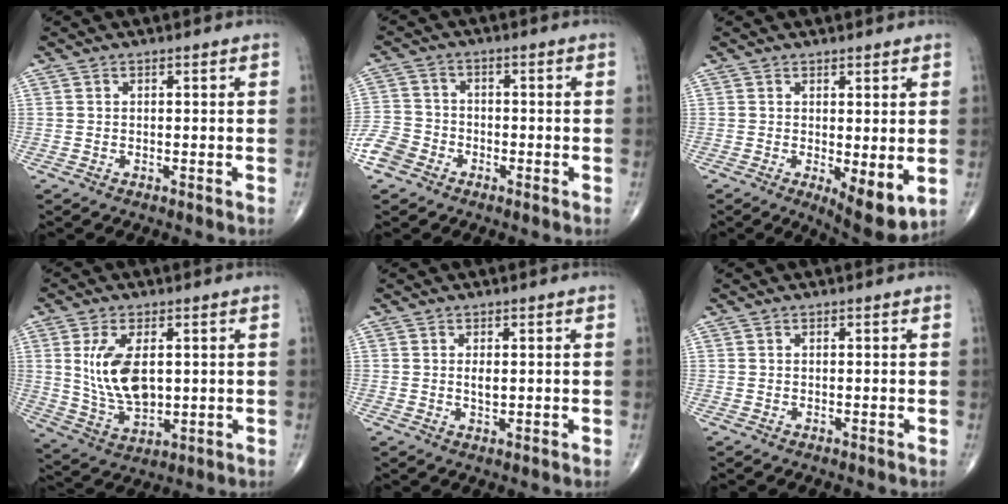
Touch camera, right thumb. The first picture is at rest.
{"total": 5.8, "force": [-3.3, 4.4, 1.6], "torque": [-0.019, 0.017, -0.071]}
{"total": 7.4, "force": [-0.3, 2.5, 6.9], "torque": [-0.090, -0.019, 0.004]}
{"total": 11.4, "force": [1.9, 6.2, 9.5], "torque": [-0.173, -0.016, 0.048]}
{"total": 2.6, "force": [0.3, 1.2, 2.3], "torque": [-0.041, -0.004, 0.008]}
{"total": 0.0}